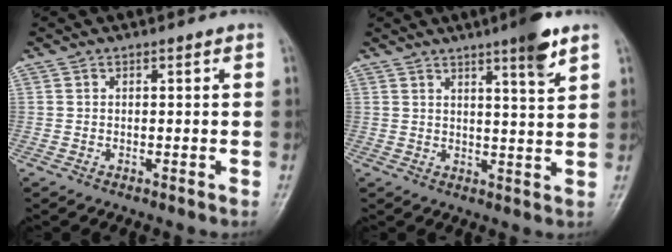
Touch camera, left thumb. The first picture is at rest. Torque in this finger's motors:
{"motor_torque": [1.80, 1.09, 0.98, -0.59, 0.03]}